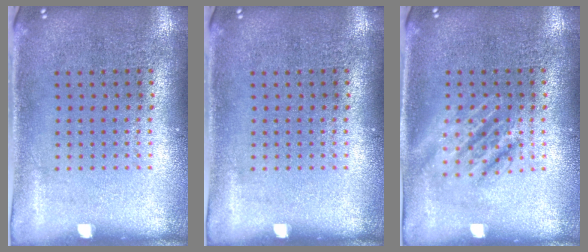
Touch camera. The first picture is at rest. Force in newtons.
{"total": 0.0}
{"total": 1.3, "press": 1.3, "slide": 0.1}